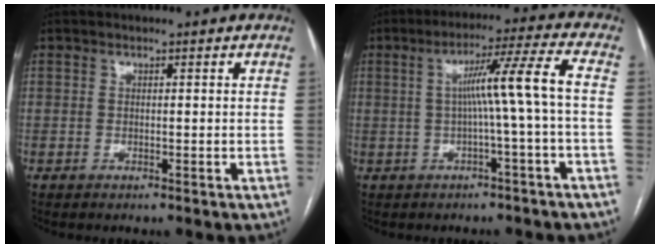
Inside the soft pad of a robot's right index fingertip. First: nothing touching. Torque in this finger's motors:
{"motor_torque": [1.13, 0.00, 0.52, 0.13]}